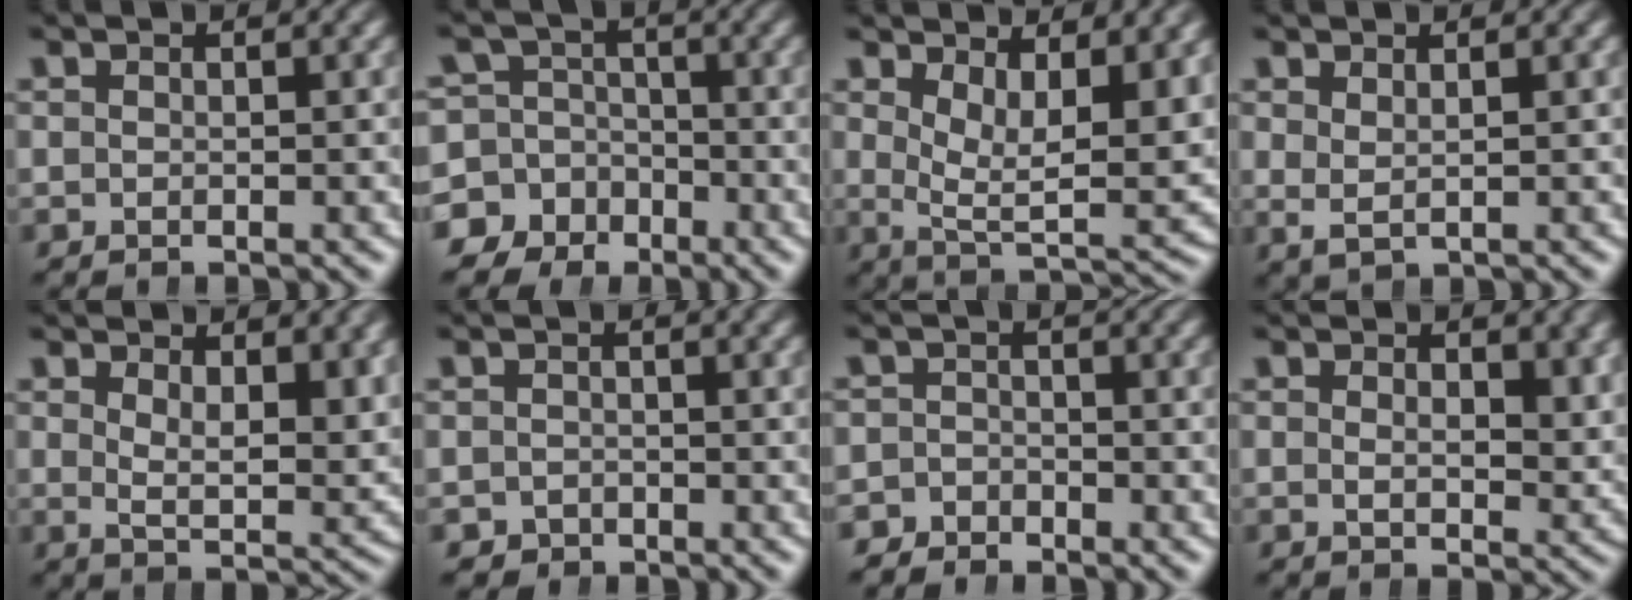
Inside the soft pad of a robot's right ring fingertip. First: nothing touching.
{"total": 11.0, "force": [-3.5, 10.1, 2.6], "torque": [-0.061, -0.040, -0.069]}
{"total": 6.4, "force": [2.1, 3.1, 5.3], "torque": [-0.086, -0.024, 0.035]}
{"total": 1.3, "force": [0.9, 0.1, 0.9], "torque": [-0.015, -0.007, 0.029]}
{"total": 3.7, "force": [2.1, 0.9, 2.9], "torque": [-0.048, -0.022, 0.040]}
{"total": 1.9, "force": [-1.4, 1.3, -0.3], "torque": [0.010, -0.017, -0.017]}
{"total": 2.6, "force": [-2.2, 1.2, -0.6], "torque": [0.018, -0.012, -0.037]}
{"total": 1.8, "force": [1.1, 0.5, 1.3], "torque": [-0.018, -0.016, 0.024]}